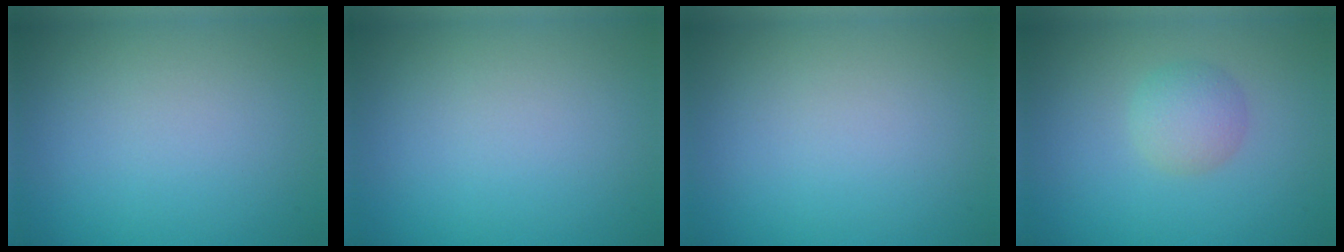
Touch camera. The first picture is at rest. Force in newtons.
{"total": 0.0}
{"total": 0.0}
{"total": 2.3, "press": 2.3, "slide": 0.1}